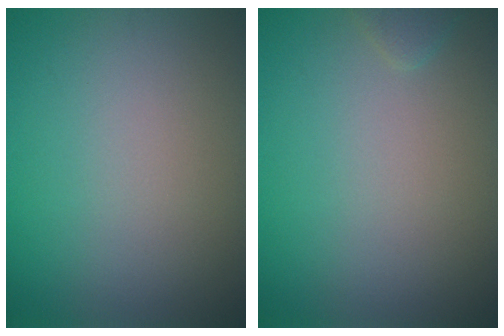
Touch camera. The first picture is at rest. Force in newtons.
{"total": 0.8, "press": 0.8, "slide": 0.1}